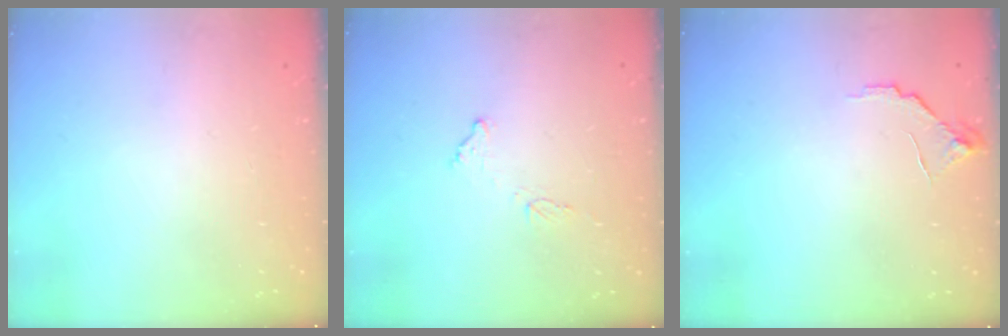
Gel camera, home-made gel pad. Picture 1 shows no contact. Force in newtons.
{"total": 8.0, "press": 8.0, "slide": 0.4}
{"total": 5.7, "press": 5.7, "slide": 0.5}